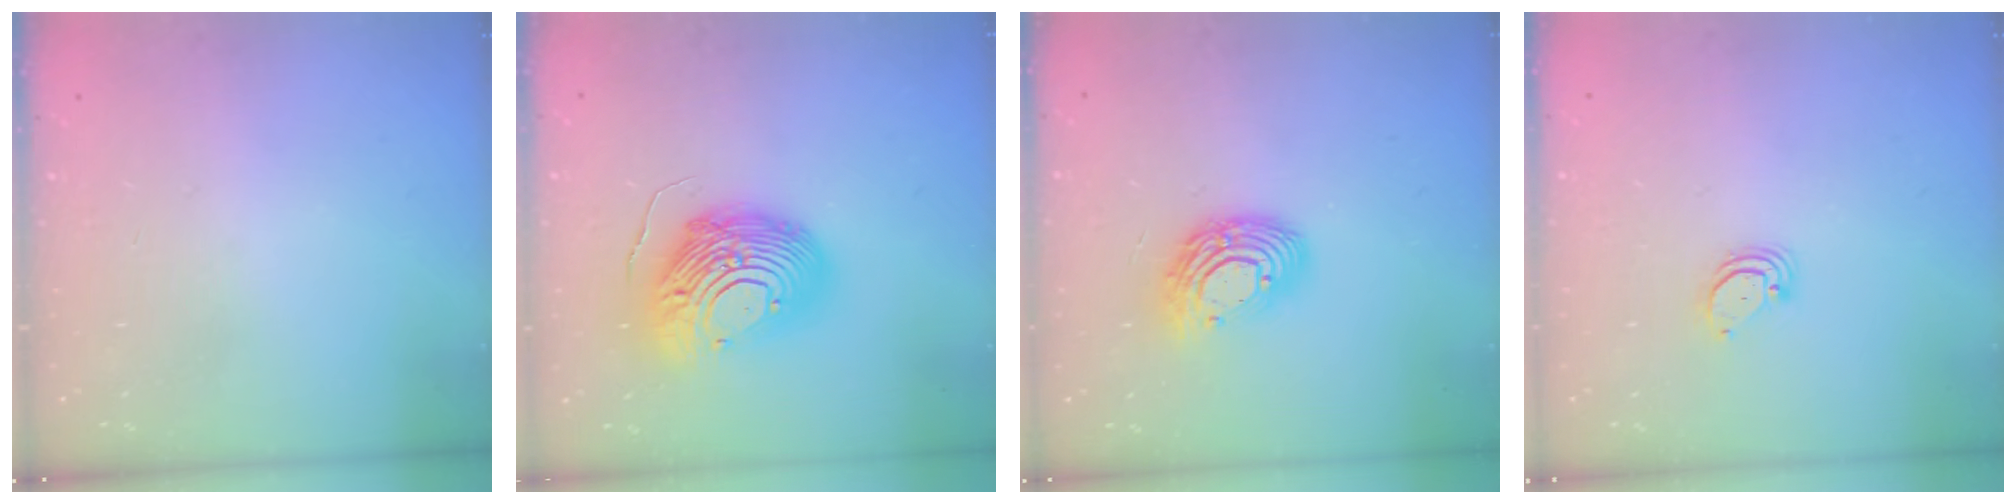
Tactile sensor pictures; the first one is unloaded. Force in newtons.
{"total": 21.5, "press": 21.4, "slide": 2.2}
{"total": 12.4, "press": 12.4, "slide": 1.0}
{"total": 2.0, "press": 2.0, "slide": 0.1}